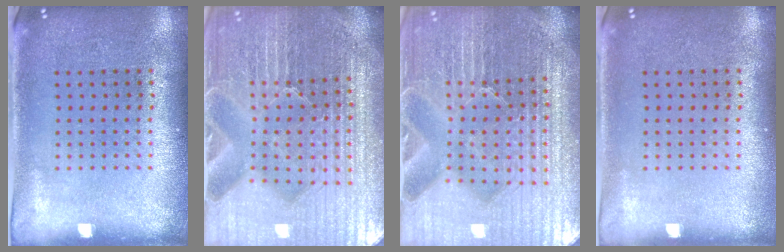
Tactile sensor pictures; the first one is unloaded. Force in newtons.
{"total": 6.6, "press": 5.9, "slide": 3.1}
{"total": 6.6, "press": 5.9, "slide": 3.1}
{"total": 0.0}